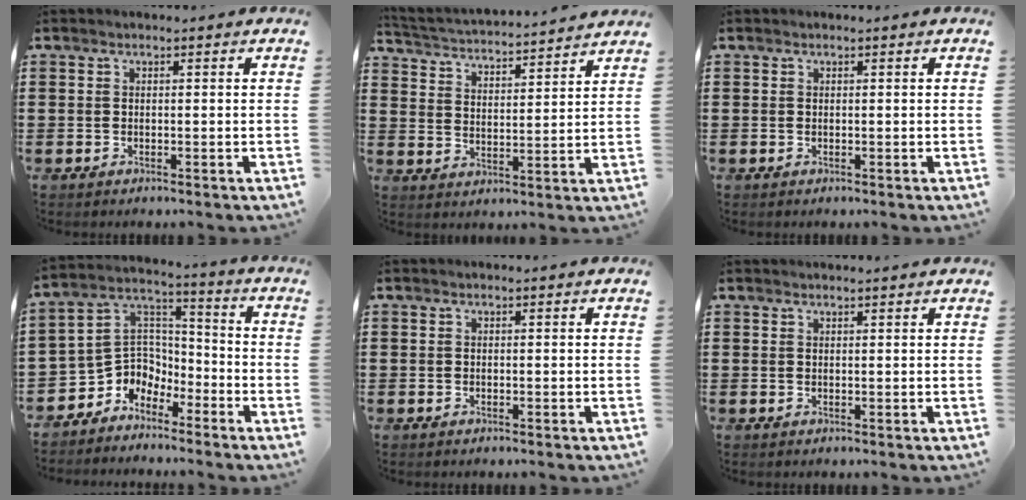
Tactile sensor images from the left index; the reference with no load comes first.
{"total": 3.0, "force": [2.9, -0.3, 0.0], "torque": [-0.022, -0.030, 0.042]}
{"total": 0.0}
{"total": 5.9, "force": [-4.1, 4.3, 0.1], "torque": [-0.030, -0.009, -0.085]}
{"total": 0.0}
{"total": 0.7, "force": [0.6, -0.1, 0.1], "torque": [-0.003, -0.002, 0.013]}